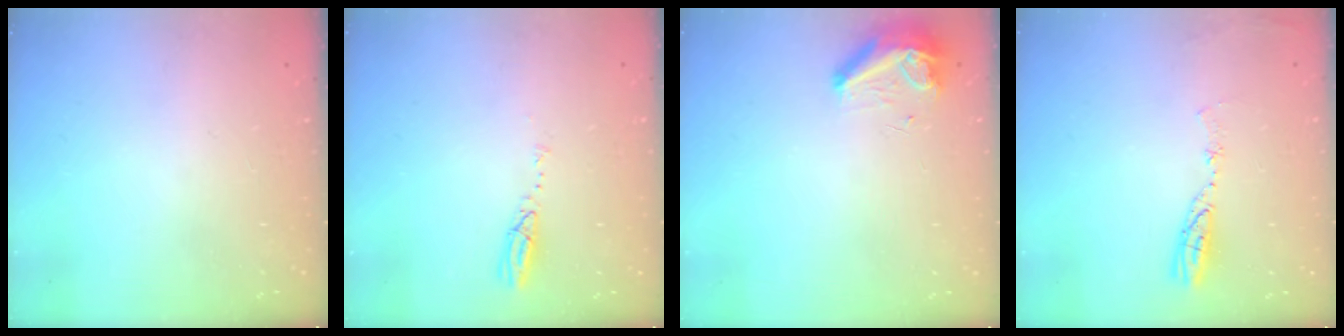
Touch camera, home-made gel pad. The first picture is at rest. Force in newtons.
{"total": 3.6, "press": 3.6, "slide": 0.2}
{"total": 8.3, "press": 8.2, "slide": 0.9}
{"total": 5.9, "press": 5.8, "slide": 0.7}